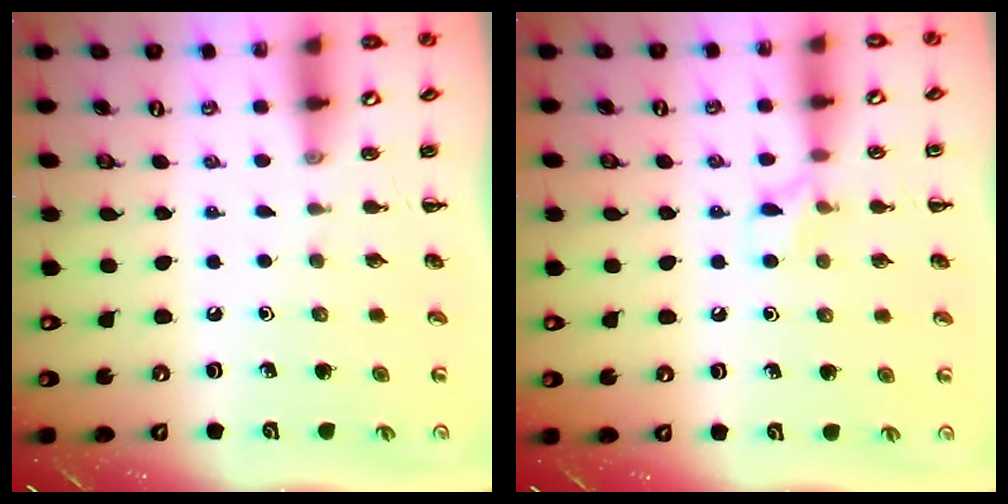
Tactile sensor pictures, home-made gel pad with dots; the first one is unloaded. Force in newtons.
{"total": 5.8, "press": 5.7, "slide": 1.3}